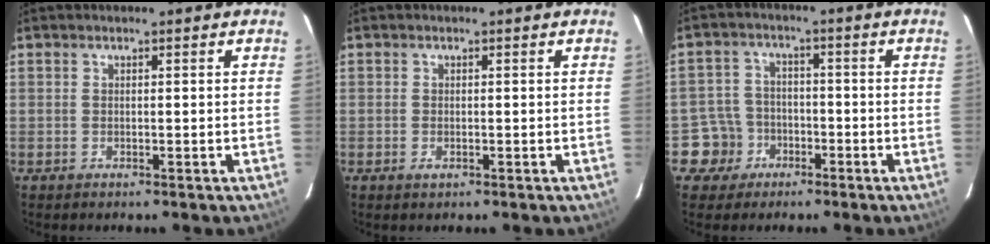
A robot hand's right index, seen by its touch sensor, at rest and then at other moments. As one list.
[{"total": 0.8, "force": [-0.2, 0.5, 0.6], "torque": [-0.011, -0.002, -0.003]}, {"total": 6.0, "force": [-2.9, 5.2, 0.0], "torque": [-0.017, 0.024, -0.050]}]